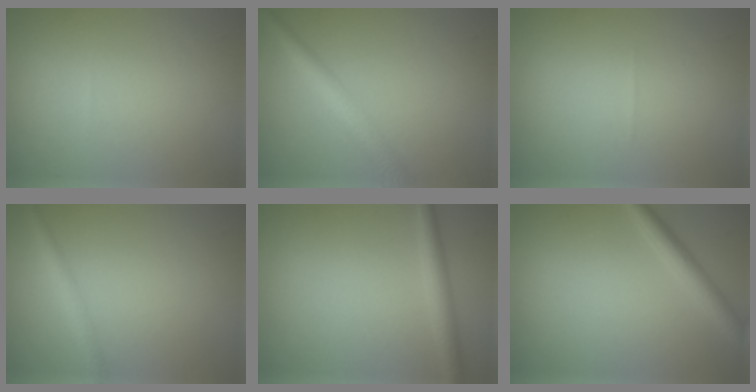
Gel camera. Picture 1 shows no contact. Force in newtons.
{"total": 3.3, "press": 3.3, "slide": 0.1}
{"total": 0.0}
{"total": 2.2, "press": 2.2, "slide": 0.1}
{"total": 2.3, "press": 2.2, "slide": 0.1}
{"total": 2.6, "press": 2.6, "slide": 0.2}